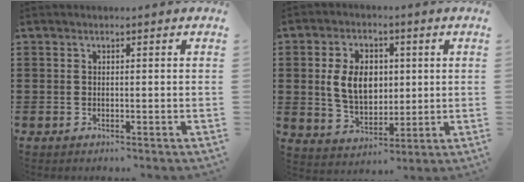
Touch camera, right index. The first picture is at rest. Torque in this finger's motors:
{"motor_torque": [0.89, 0.42, 0.51, 0.19]}